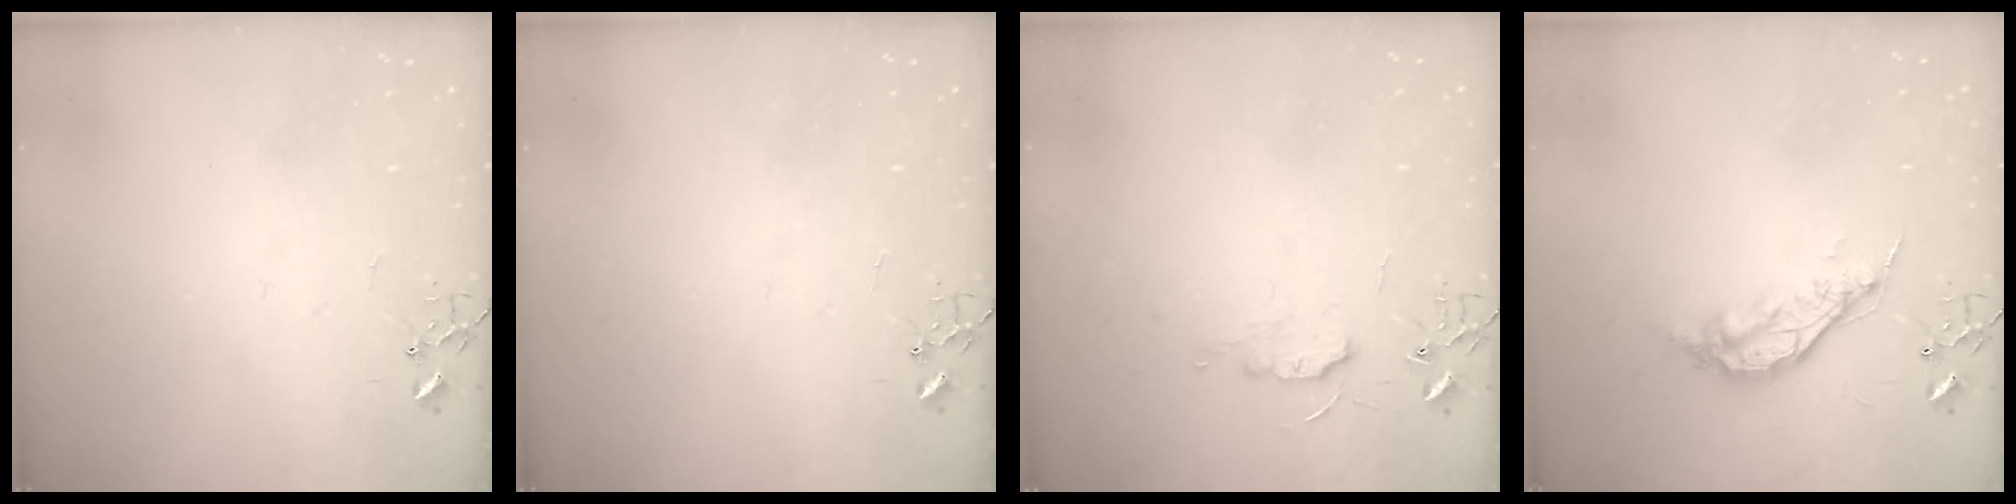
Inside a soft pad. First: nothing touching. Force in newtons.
{"total": 0.0}
{"total": 7.0, "press": 7.0, "slide": 0.8}
{"total": 10.0, "press": 10.0, "slide": 0.8}